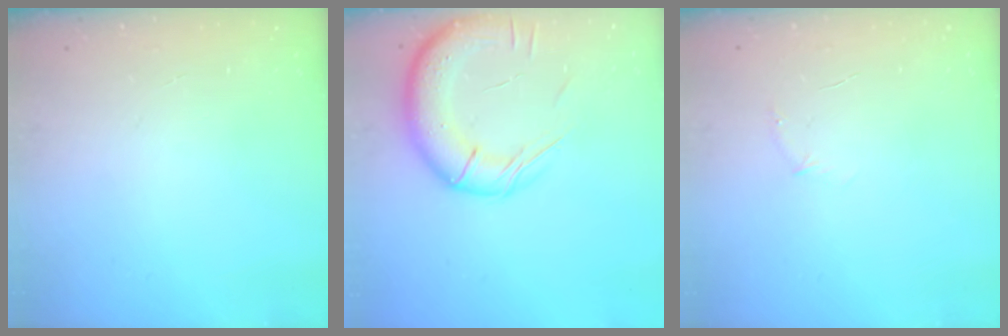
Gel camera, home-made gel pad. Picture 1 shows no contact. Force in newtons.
{"total": 15.7, "press": 15.3, "slide": 3.2}
{"total": 3.7, "press": 3.6, "slide": 1.0}